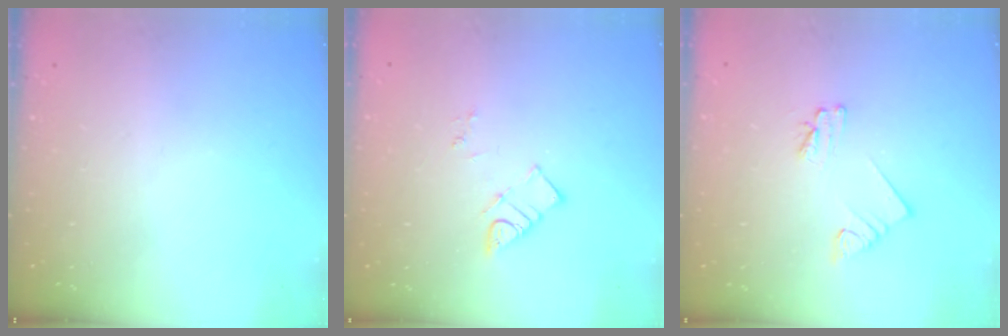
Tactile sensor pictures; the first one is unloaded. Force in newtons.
{"total": 3.4, "press": 3.4, "slide": 0.2}
{"total": 2.3, "press": 2.3, "slide": 0.1}